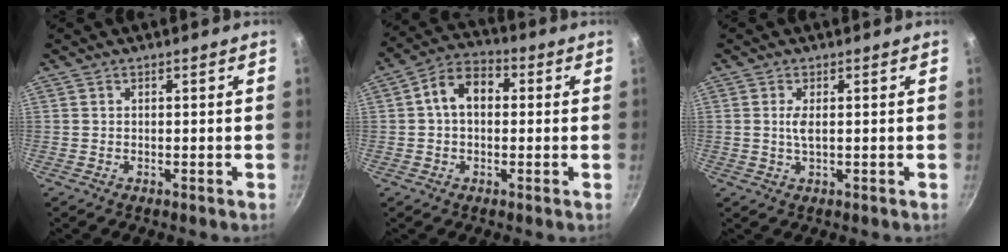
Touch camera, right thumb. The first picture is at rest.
{"total": 8.4, "force": [0.9, 5.8, 5.9], "torque": [-0.074, 0.027, -0.001]}
{"total": 2.3, "force": [0.3, 0.8, 2.1], "torque": [-0.045, -0.001, 0.006]}